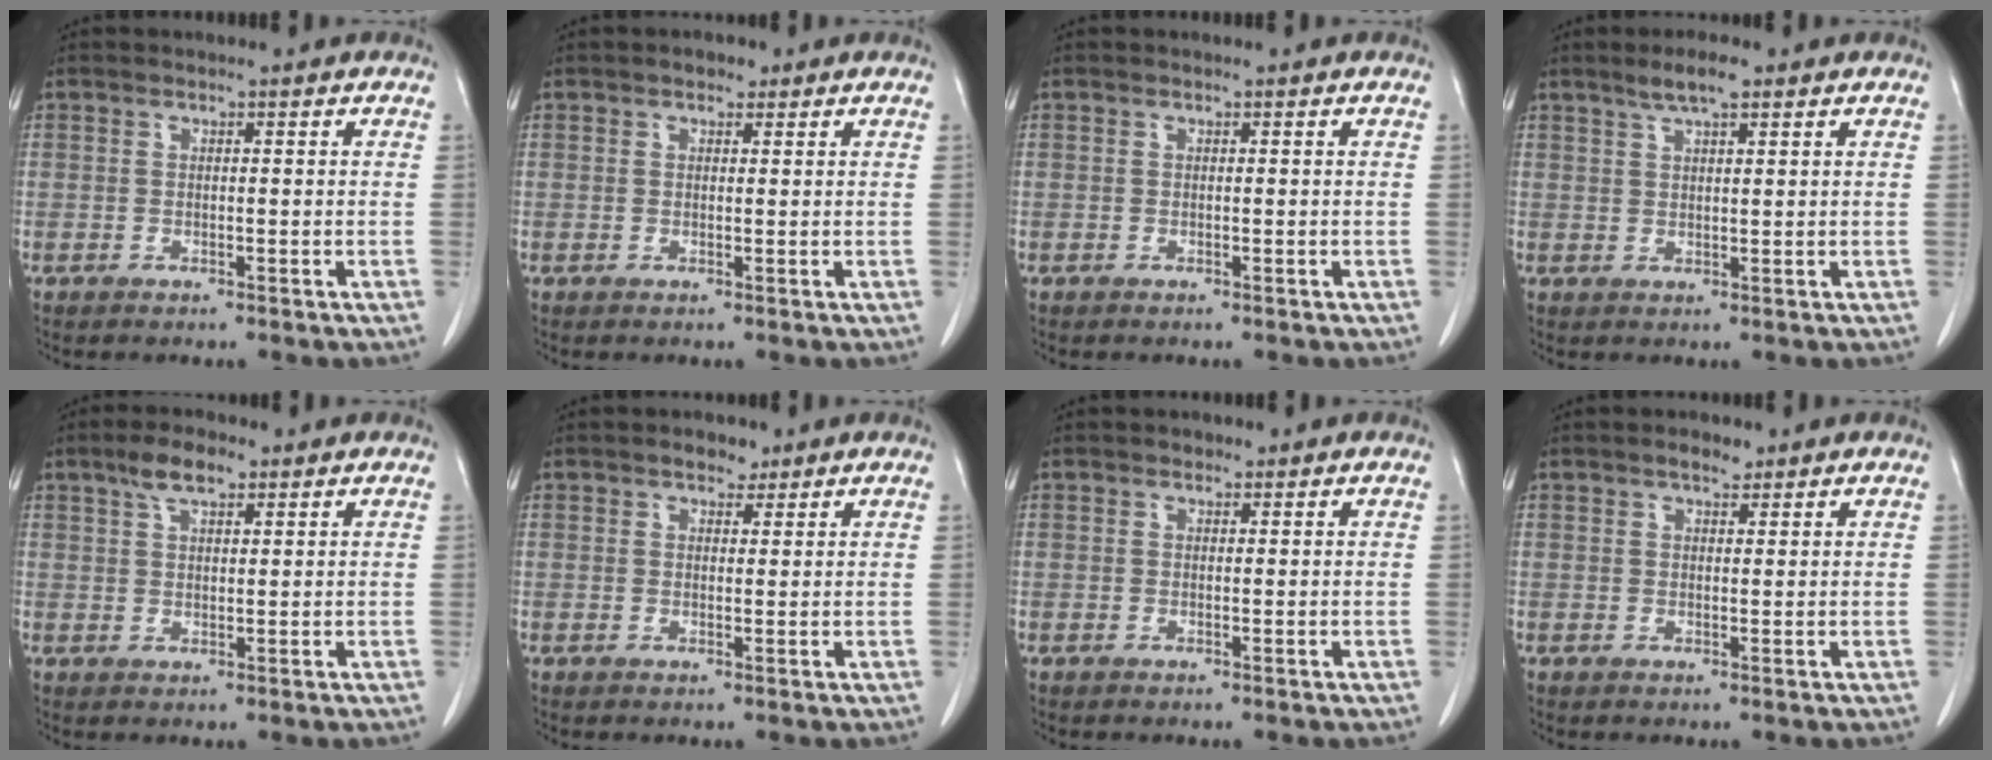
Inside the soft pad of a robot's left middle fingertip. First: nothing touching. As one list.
[{"total": 1.5, "force": [1.0, 0.8, 0.8], "torque": [-0.015, 0.004, 0.012]}, {"total": 0.0}, {"total": 3.9, "force": [2.7, 0.5, 2.7], "torque": [-0.056, 0.006, 0.048]}, {"total": 5.9, "force": [3.8, 2.0, 4.1], "torque": [-0.082, 0.013, 0.067]}, {"total": 2.3, "force": [1.6, 1.3, 0.9], "torque": [-0.016, 0.003, 0.022]}, {"total": 0.7, "force": [0.6, 0.5, 0.1], "torque": [-0.005, -0.001, 0.005]}, {"total": 2.0, "force": [1.5, 0.8, 1.0], "torque": [-0.021, 0.002, 0.021]}]